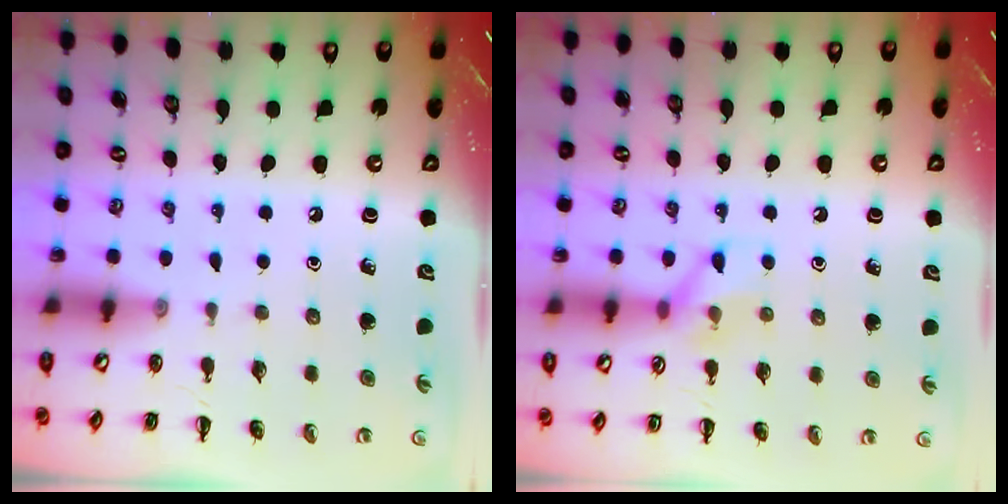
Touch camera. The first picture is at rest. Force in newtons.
{"total": 7.7, "press": 7.5, "slide": 1.4}